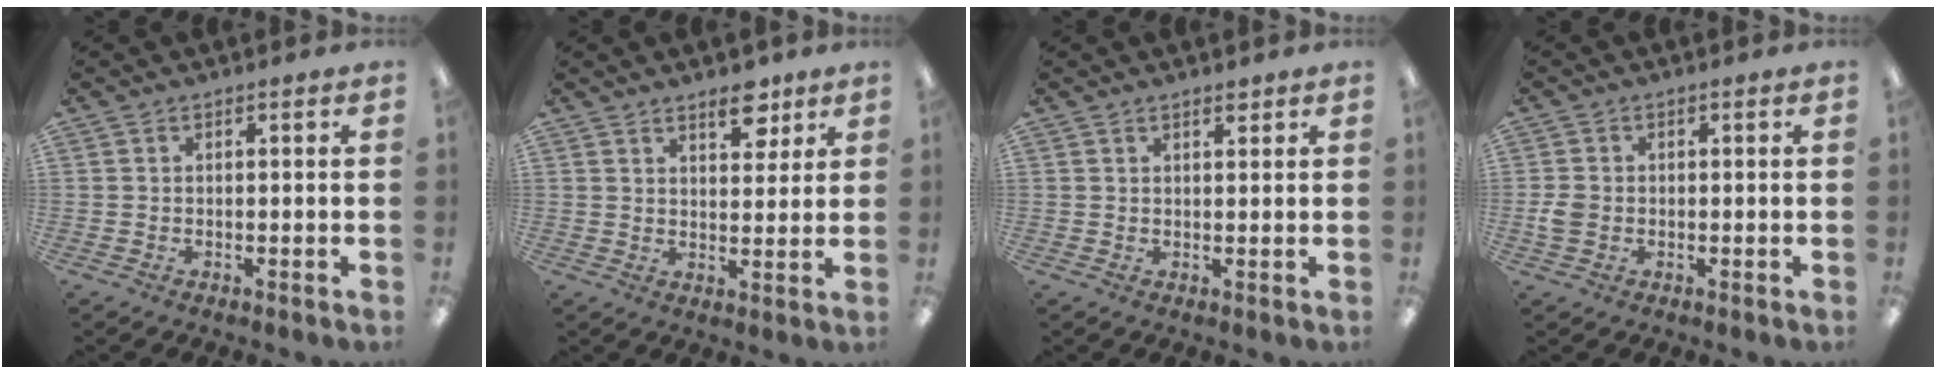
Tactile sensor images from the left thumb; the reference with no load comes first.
{"total": 7.4, "force": [5.2, 3.7, 3.9], "torque": [-0.025, -0.034, 0.083]}
{"total": 1.7, "force": [1.5, 0.5, 0.7], "torque": [-0.007, -0.004, 0.025]}
{"total": 3.1, "force": [-0.4, 2.6, 1.8], "torque": [-0.029, 0.006, -0.006]}